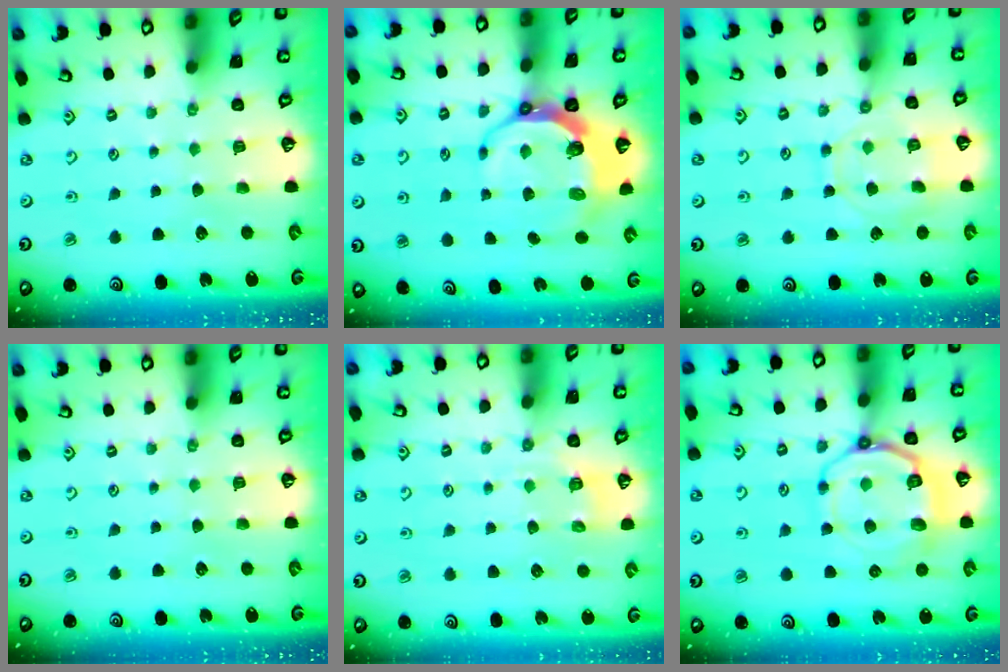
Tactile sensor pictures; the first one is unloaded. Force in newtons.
{"total": 8.4, "press": 7.3, "slide": 4.2}
{"total": 10.5, "press": 10.4, "slide": 0.8}
{"total": 0.0}
{"total": 4.8, "press": 4.5, "slide": 1.7}
{"total": 12.0, "press": 11.8, "slide": 2.3}